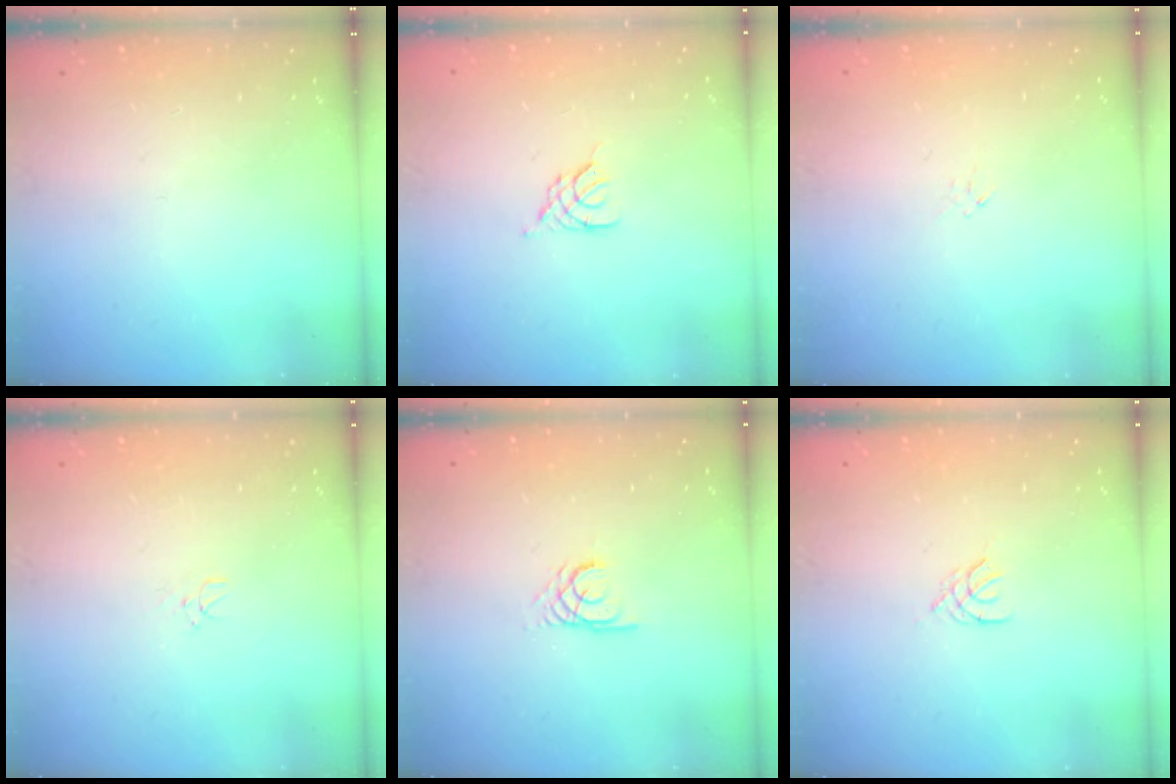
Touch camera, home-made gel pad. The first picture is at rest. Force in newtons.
{"total": 2.3, "press": 2.3, "slide": 0.5}
{"total": 0.0}
{"total": 3.4, "press": 3.4, "slide": 0.2}
{"total": 2.2, "press": 2.2, "slide": 0.3}
{"total": 2.1, "press": 2.0, "slide": 0.4}